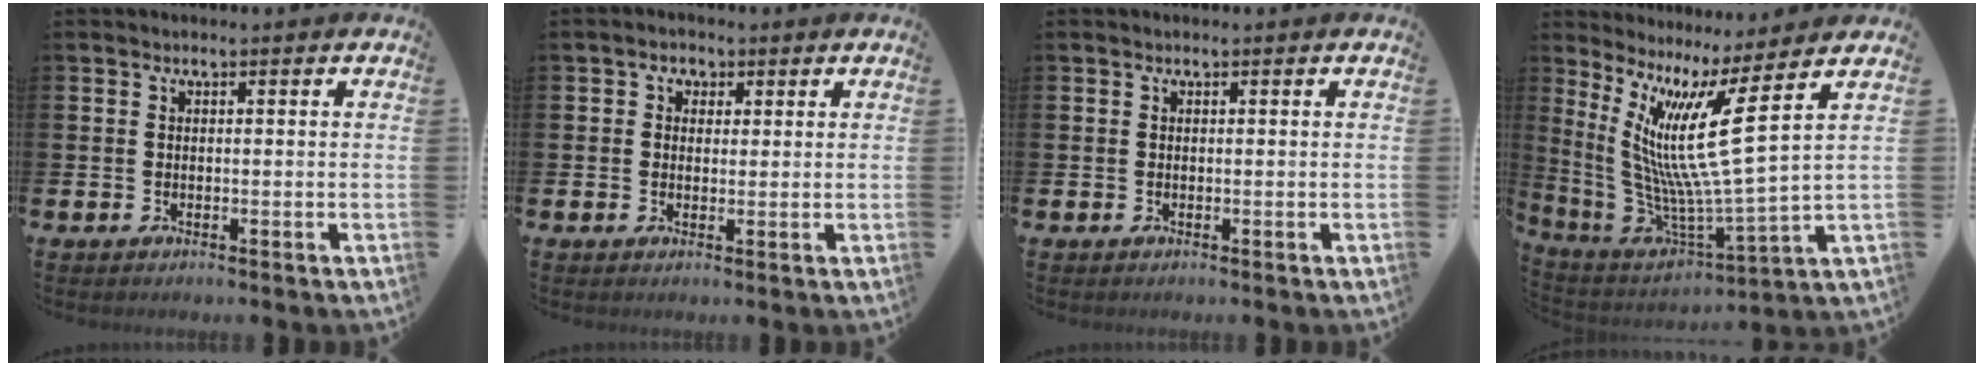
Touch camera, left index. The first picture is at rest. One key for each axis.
{"total": 2.2, "fx": 1.0, "fy": 1.9, "fz": 0.3, "tx": 0.009, "ty": 0.003, "tz": 0.011}
{"total": 0.0}
{"total": 12.8, "fx": 5.2, "fy": 0.7, "fz": 11.7, "tx": -0.228, "ty": -0.066, "tz": 0.071}